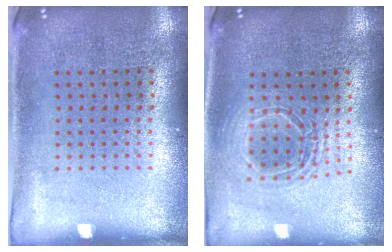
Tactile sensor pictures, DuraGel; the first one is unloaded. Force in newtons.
{"total": 1.6, "press": 1.4, "slide": 0.8}